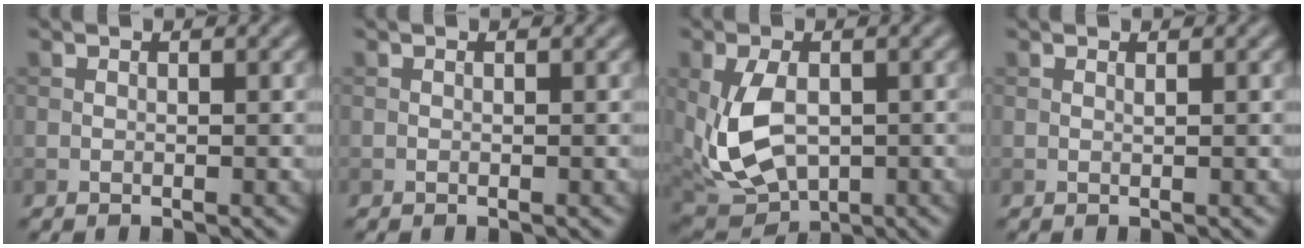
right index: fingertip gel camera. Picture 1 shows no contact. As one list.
[{"total": 0.0}, {"total": 7.5, "force": [-0.4, 4.7, 5.8], "torque": [-0.130, -0.010, 0.000]}, {"total": 0.0}]